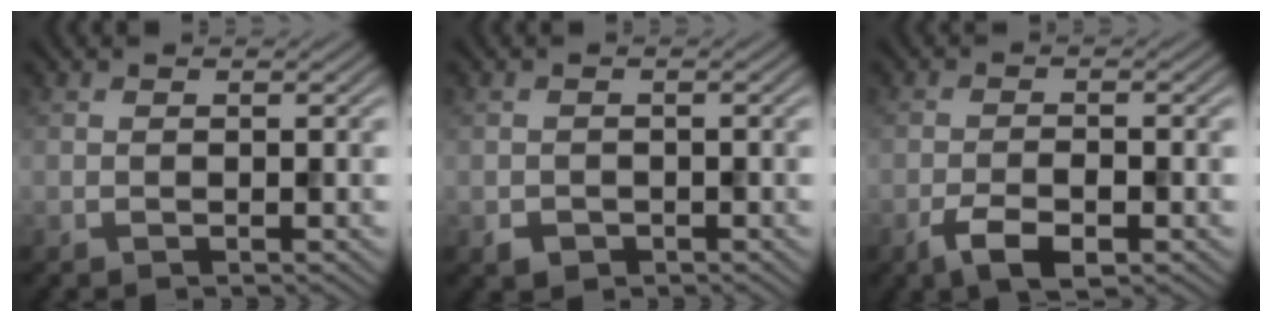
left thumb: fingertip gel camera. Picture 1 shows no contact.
{"total": 1.5, "force": [-0.8, 1.2, 0.5], "torque": [-0.009, -0.007, -0.017]}
{"total": 4.3, "force": [-2.4, 1.7, 3.2], "torque": [-0.060, -0.003, -0.045]}